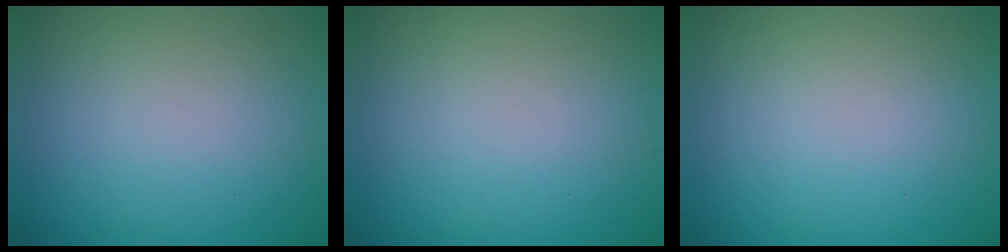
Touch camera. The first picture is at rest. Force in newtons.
{"total": 0.0}
{"total": 0.0}